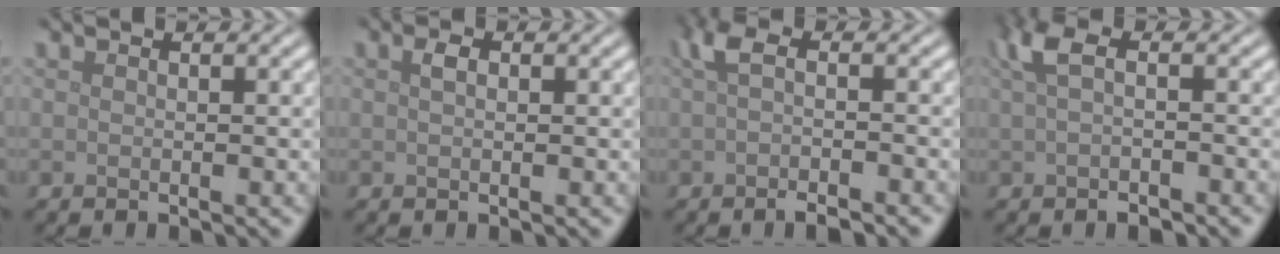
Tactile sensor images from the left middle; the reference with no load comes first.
{"total": 1.0, "force": [0.3, 0.5, 0.8], "torque": [-0.015, 0.002, 0.003]}
{"total": 3.6, "force": [-0.8, 1.1, 3.4], "torque": [-0.062, -0.005, -0.012]}
{"total": 3.4, "force": [0.0, 1.4, 3.1], "torque": [-0.062, 0.003, -0.002]}